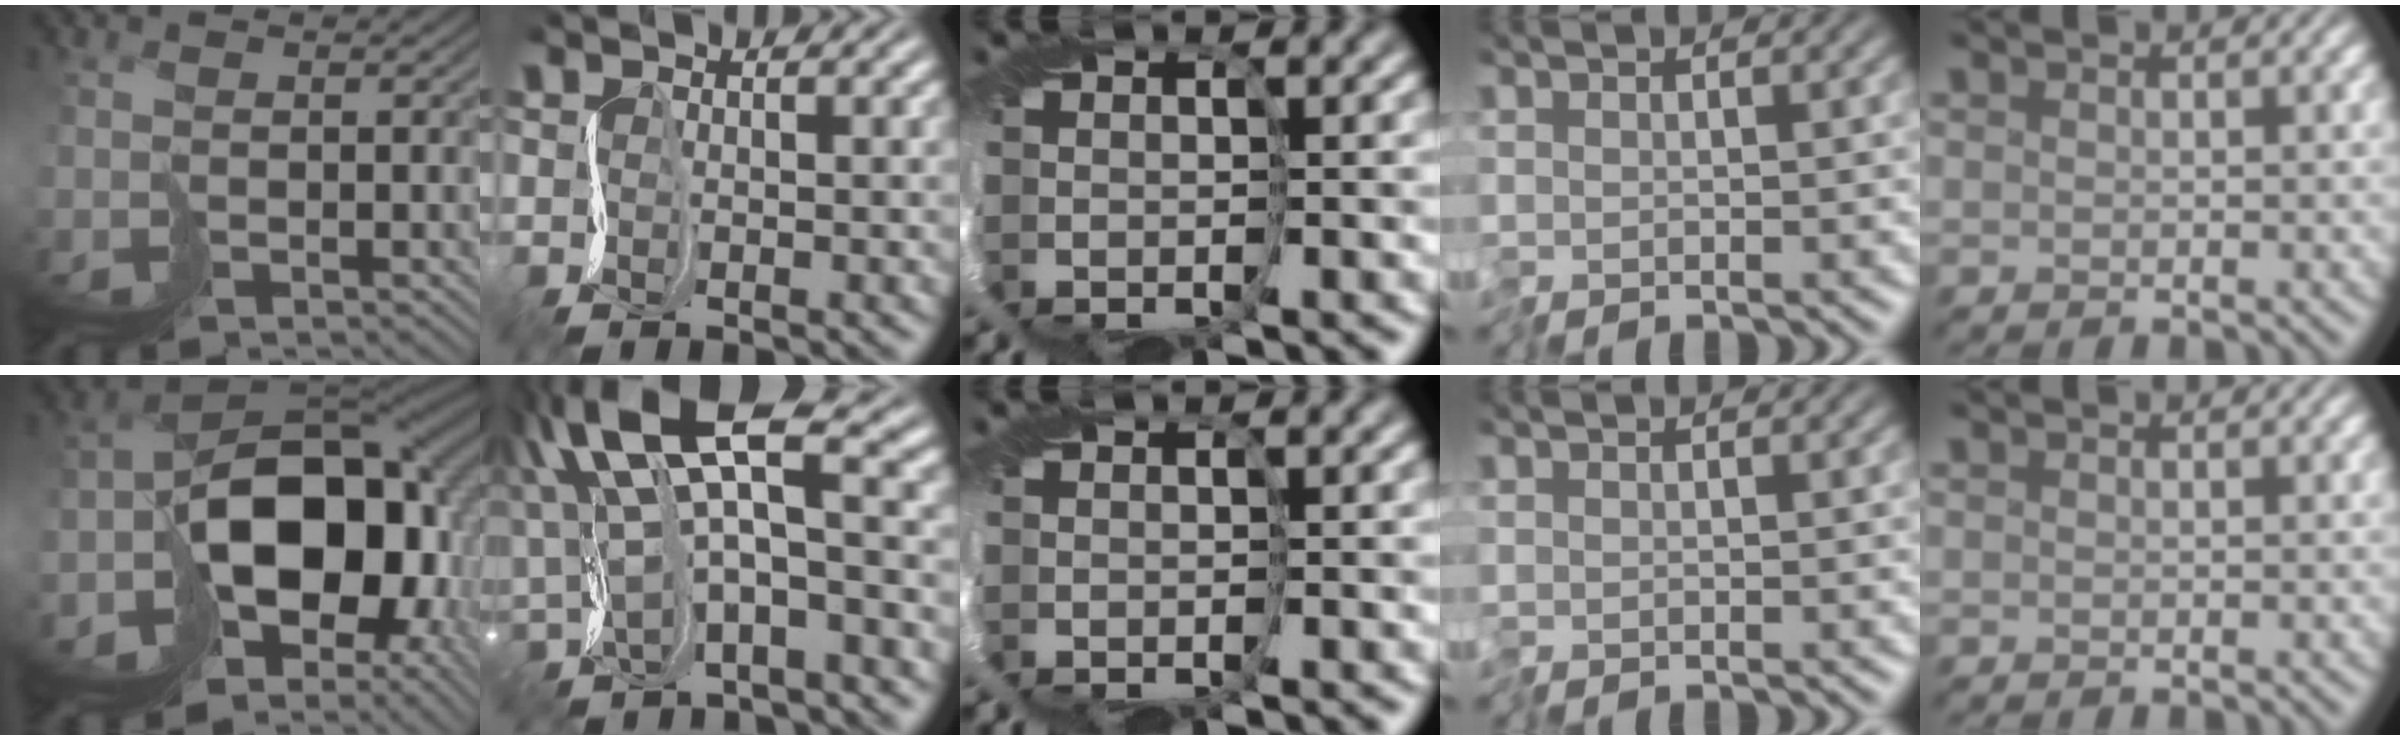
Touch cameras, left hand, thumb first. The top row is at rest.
{"thumb": {"total": 16.8, "force": [-5.0, 11.2, 11.5], "torque": [-0.157, -0.029, -0.066]}, "index": {"total": 9.3, "force": [4.0, 3.2, 7.8], "torque": [-0.158, 0.024, 0.073]}}